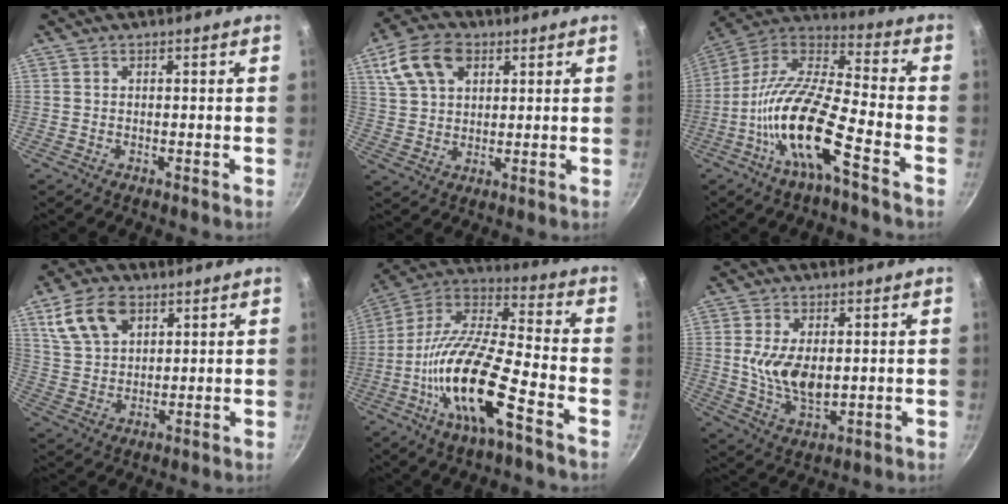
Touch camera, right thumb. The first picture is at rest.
{"total": 11.5, "force": [5.0, 7.6, 7.2], "torque": [-0.124, 0.006, 0.090]}
{"total": 18.1, "force": [-7.5, 5.0, 15.6], "torque": [-0.294, 0.053, -0.165]}
{"total": 11.0, "force": [5.4, 6.9, 6.7], "torque": [-0.111, -0.006, 0.107]}
{"total": 19.3, "force": [-7.9, 5.3, 16.8], "torque": [-0.315, 0.044, -0.168]}
{"total": 9.7, "force": [0.8, 5.3, 8.1], "torque": [-0.148, -0.016, 0.022]}